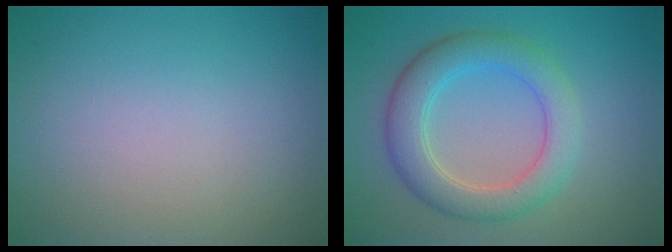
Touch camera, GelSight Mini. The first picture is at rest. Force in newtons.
{"total": 5.0, "press": 5.0, "slide": 0.3}